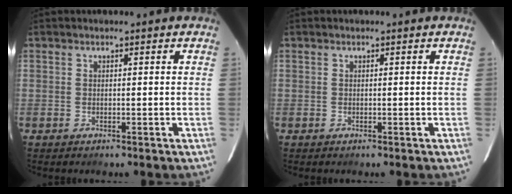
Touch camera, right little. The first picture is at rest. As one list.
[{"total": 0.0}]